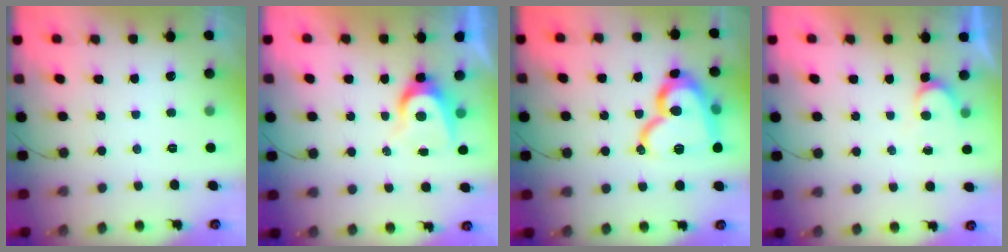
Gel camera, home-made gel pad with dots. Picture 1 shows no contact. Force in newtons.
{"total": 6.3, "press": 6.3, "slide": 0.4}
{"total": 19.7, "press": 19.6, "slide": 1.7}
{"total": 4.0, "press": 4.0, "slide": 0.5}